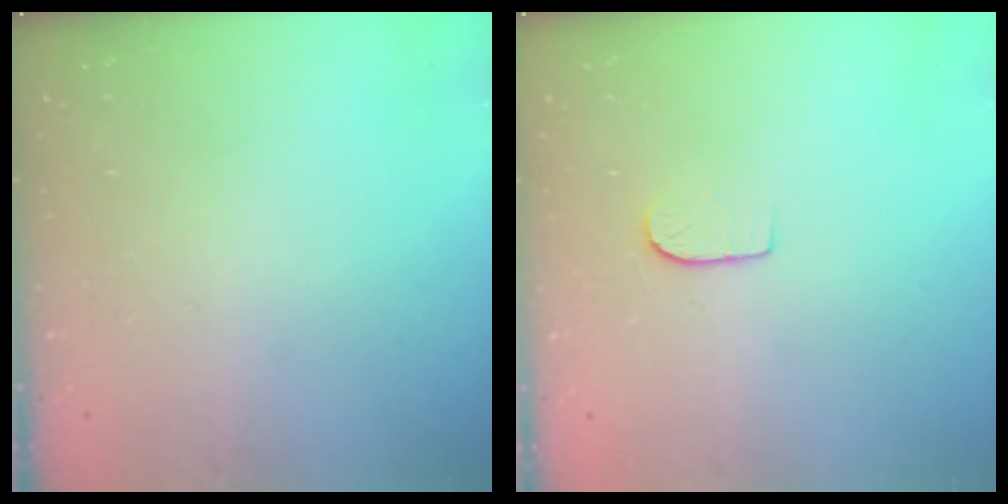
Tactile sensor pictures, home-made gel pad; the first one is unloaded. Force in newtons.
{"total": 5.5, "press": 5.5, "slide": 0.6}